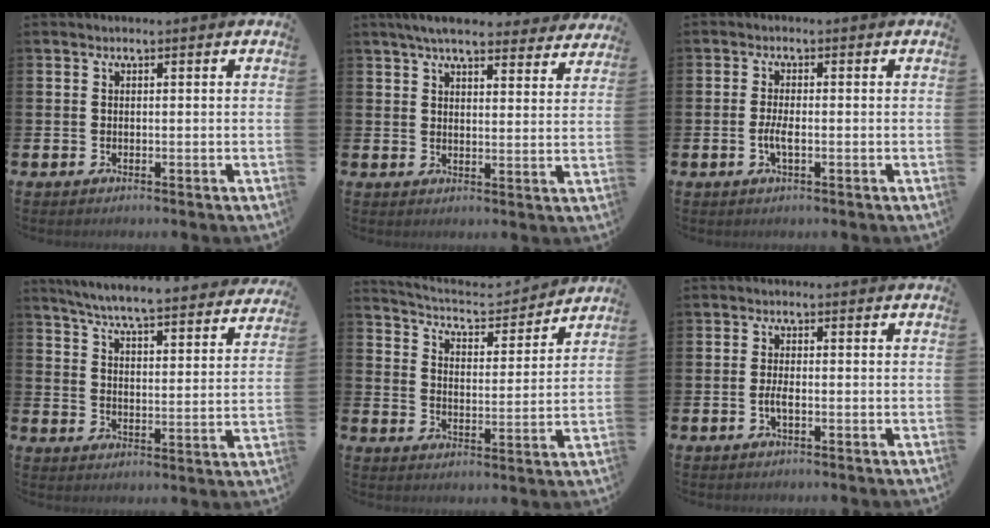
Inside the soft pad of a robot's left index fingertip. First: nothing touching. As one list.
[{"total": 6.5, "force": [6.1, 1.2, 2.1], "torque": [-0.048, -0.027, 0.108]}, {"total": 2.4, "force": [-0.6, 0.7, 2.2], "torque": [-0.036, -0.001, -0.012]}, {"total": 6.4, "force": [6.1, 0.0, 1.7], "torque": [-0.050, -0.053, 0.102]}, {"total": 5.2, "force": [4.9, 1.2, 1.0], "torque": [-0.040, -0.041, 0.078]}, {"total": 1.8, "force": [-0.6, 0.5, 1.6], "torque": [-0.033, 0.003, -0.010]}]